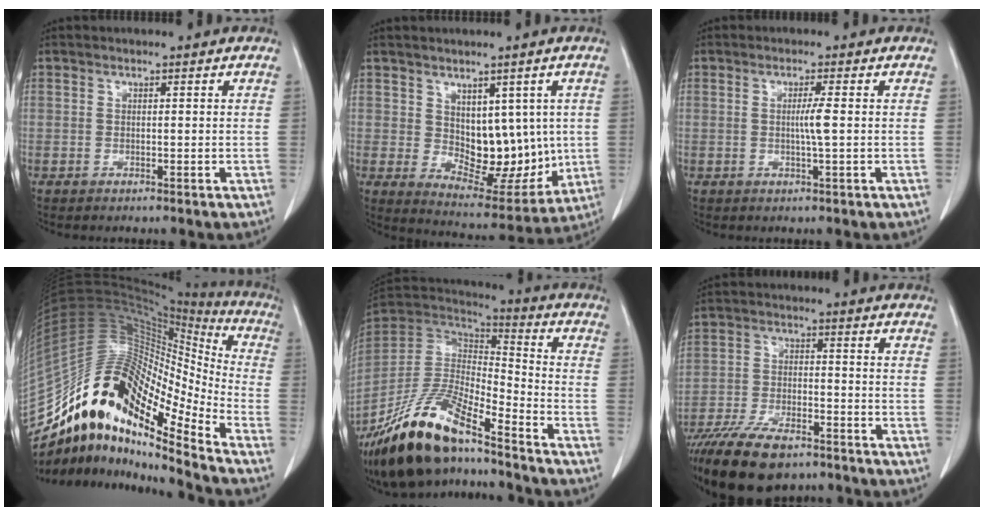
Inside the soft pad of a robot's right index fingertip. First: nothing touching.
{"total": 11.0, "force": [1.3, 6.6, 8.8], "torque": [-0.108, -0.001, 0.047]}
{"total": 2.5, "force": [0.0, -0.5, 2.5], "torque": [-0.046, -0.002, -0.002]}
{"total": 19.2, "force": [-14.4, 3.9, 12.1], "torque": [-0.207, 0.064, -0.258]}
{"total": 20.0, "force": [-14.8, 4.6, 12.7], "torque": [-0.274, -0.025, -0.279]}
{"total": 15.2, "force": [-11.6, 4.9, 8.5], "torque": [-0.168, -0.026, -0.196]}